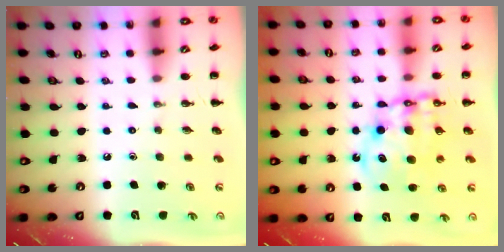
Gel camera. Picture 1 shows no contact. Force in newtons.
{"total": 11.6, "press": 11.4, "slide": 2.5}